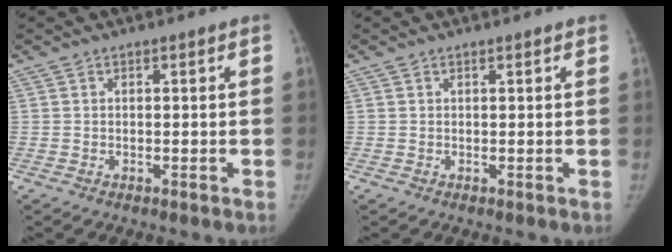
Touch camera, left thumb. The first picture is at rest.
{"total": 0.8, "force": [0.7, 0.2, 0.4], "torque": [-0.005, -0.002, 0.011]}